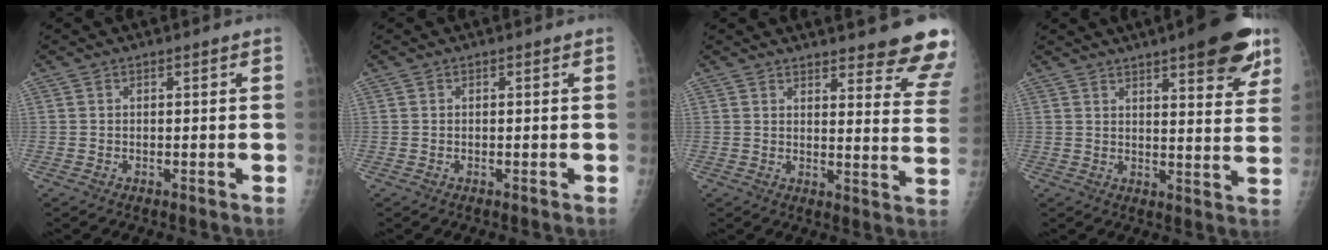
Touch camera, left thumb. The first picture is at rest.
{"total": 0.0}
{"total": 16.7, "force": [14.6, 3.0, 7.6], "torque": [-0.062, -0.107, 0.159]}
{"total": 15.3, "force": [9.4, 3.9, 11.4], "torque": [-0.121, -0.037, 0.120]}